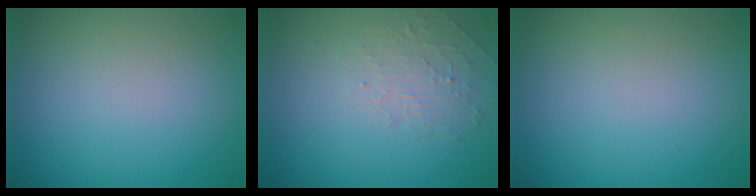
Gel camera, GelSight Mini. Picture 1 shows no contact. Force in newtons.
{"total": 1.9, "press": 0.6, "slide": 1.8}
{"total": 0.0}